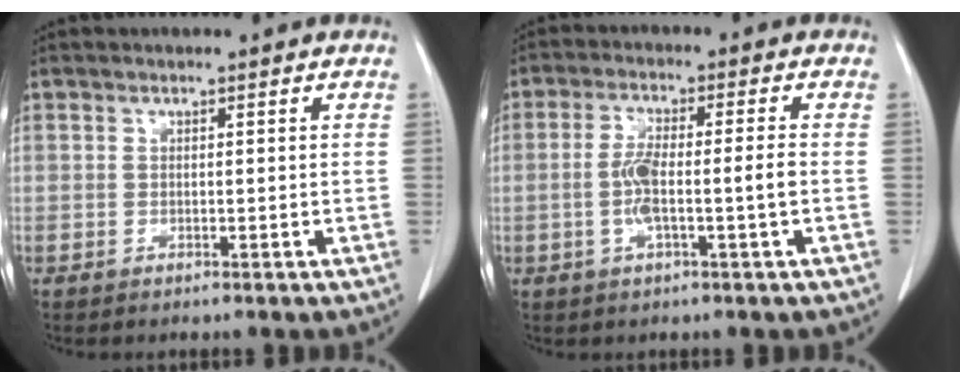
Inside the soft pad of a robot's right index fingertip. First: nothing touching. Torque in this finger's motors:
{"motor_torque": [0.34, -0.05, 0.19, 0.12]}